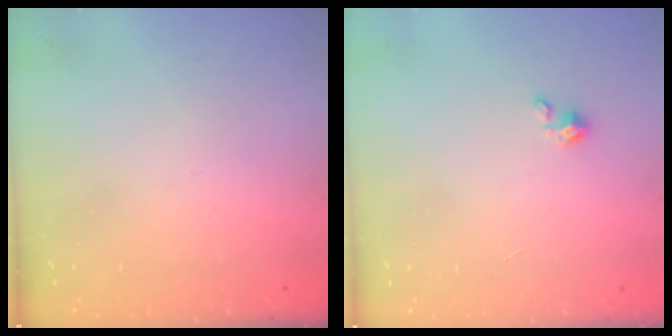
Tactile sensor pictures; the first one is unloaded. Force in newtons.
{"total": 2.0, "press": 1.9, "slide": 0.3}